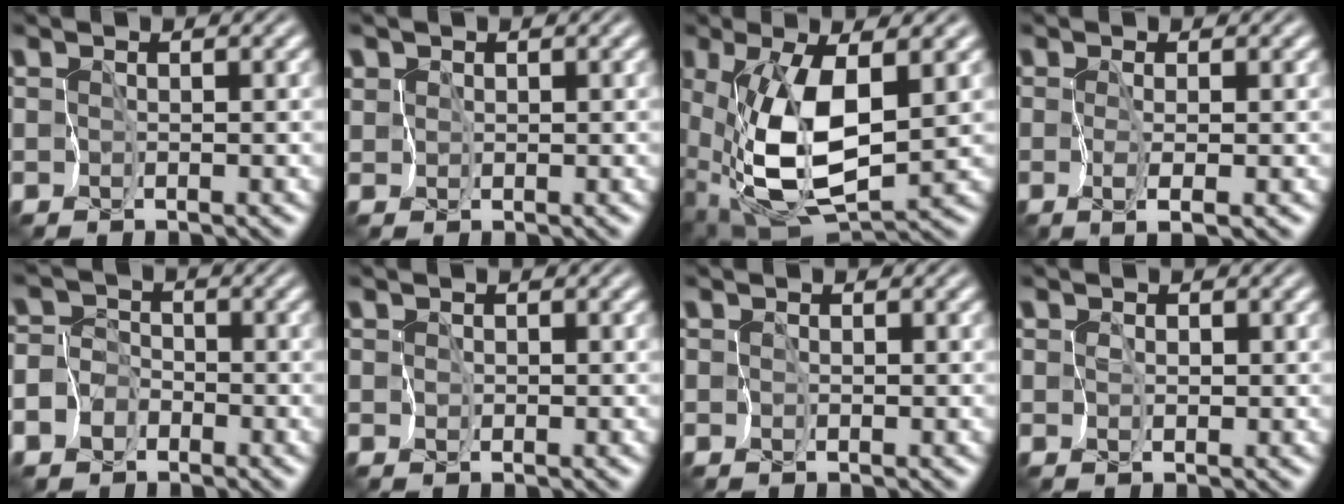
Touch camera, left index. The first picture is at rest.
{"total": 1.2, "force": [0.6, 1.1, 0.0], "torque": [-0.004, 0.001, 0.017]}
{"total": 10.5, "force": [0.2, 4.8, 9.3], "torque": [-0.192, -0.013, 0.006]}
{"total": 1.1, "force": [-0.2, -0.2, 1.1], "torque": [-0.022, -0.004, -0.003]}
{"total": 7.3, "force": [-3.9, 6.2, 0.7], "torque": [-0.018, -0.008, -0.090]}
{"total": 0.0}
{"total": 0.0}
{"total": 0.8, "force": [0.2, 0.7, 0.1], "torque": [-0.002, -0.001, 0.005]}